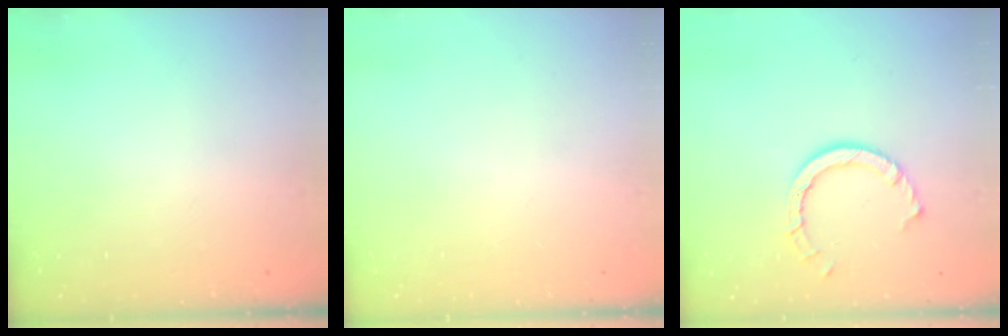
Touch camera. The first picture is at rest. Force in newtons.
{"total": 0.0}
{"total": 7.9, "press": 7.9, "slide": 0.5}